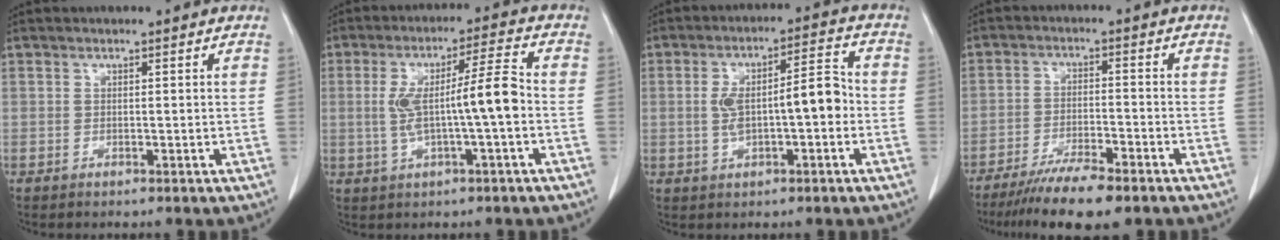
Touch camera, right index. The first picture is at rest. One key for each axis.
{"total": 9.5, "fx": -0.7, "fy": 0.5, "fz": 9.4, "tx": -0.172, "ty": 0.021, "tz": -0.013}
{"total": 9.1, "fx": -0.8, "fy": 2.6, "fz": 8.7, "tx": -0.157, "ty": 0.030, "tz": -0.009}
{"total": 9.2, "fx": -7.1, "fy": 1.1, "fz": 5.8, "tx": -0.095, "ty": -0.020, "tz": -0.118}